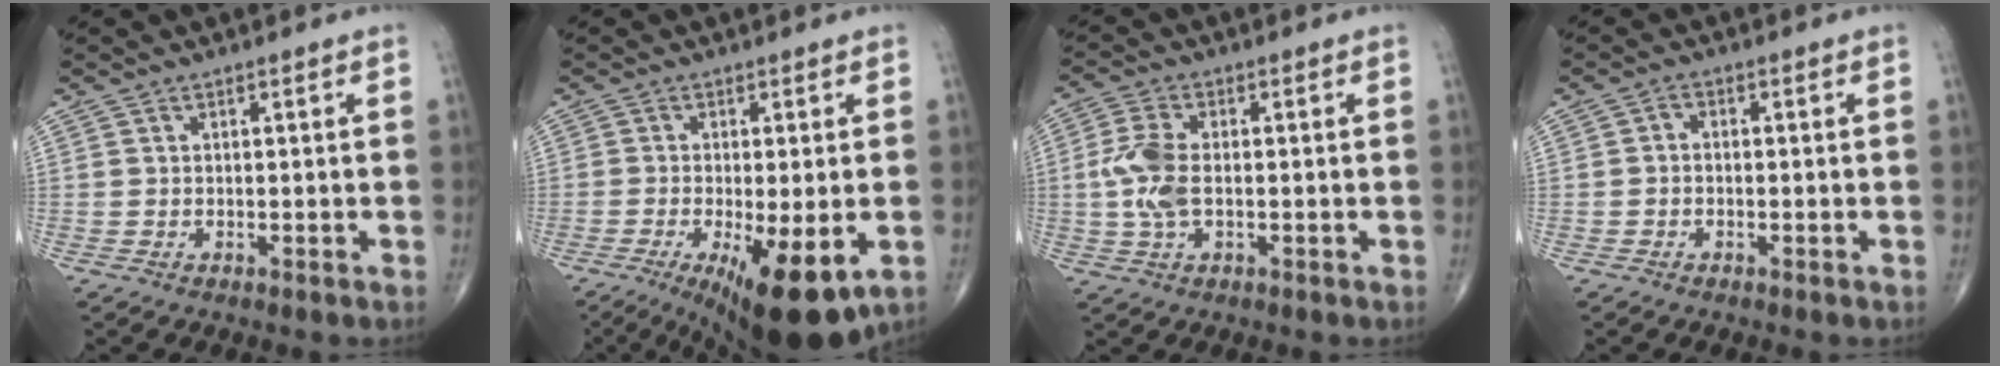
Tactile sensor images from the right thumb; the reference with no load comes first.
{"total": 13.8, "force": [-5.0, 4.3, 12.1], "torque": [-0.170, -0.017, -0.064]}
{"total": 7.3, "force": [-0.3, 3.8, 6.2], "torque": [-0.148, 0.008, -0.010]}
{"total": 1.4, "force": [-0.3, 1.0, 0.8], "torque": [-0.010, 0.006, -0.011]}